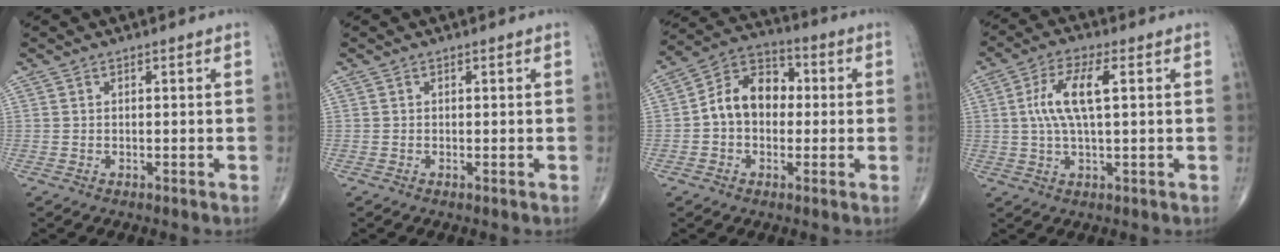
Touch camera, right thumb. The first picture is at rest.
{"total": 0.0}
{"total": 11.0, "force": [0.0, 8.1, 7.4], "torque": [-0.101, 0.034, -0.013]}
{"total": 9.1, "force": [1.6, 2.9, 8.5], "torque": [-0.181, 0.012, 0.030]}